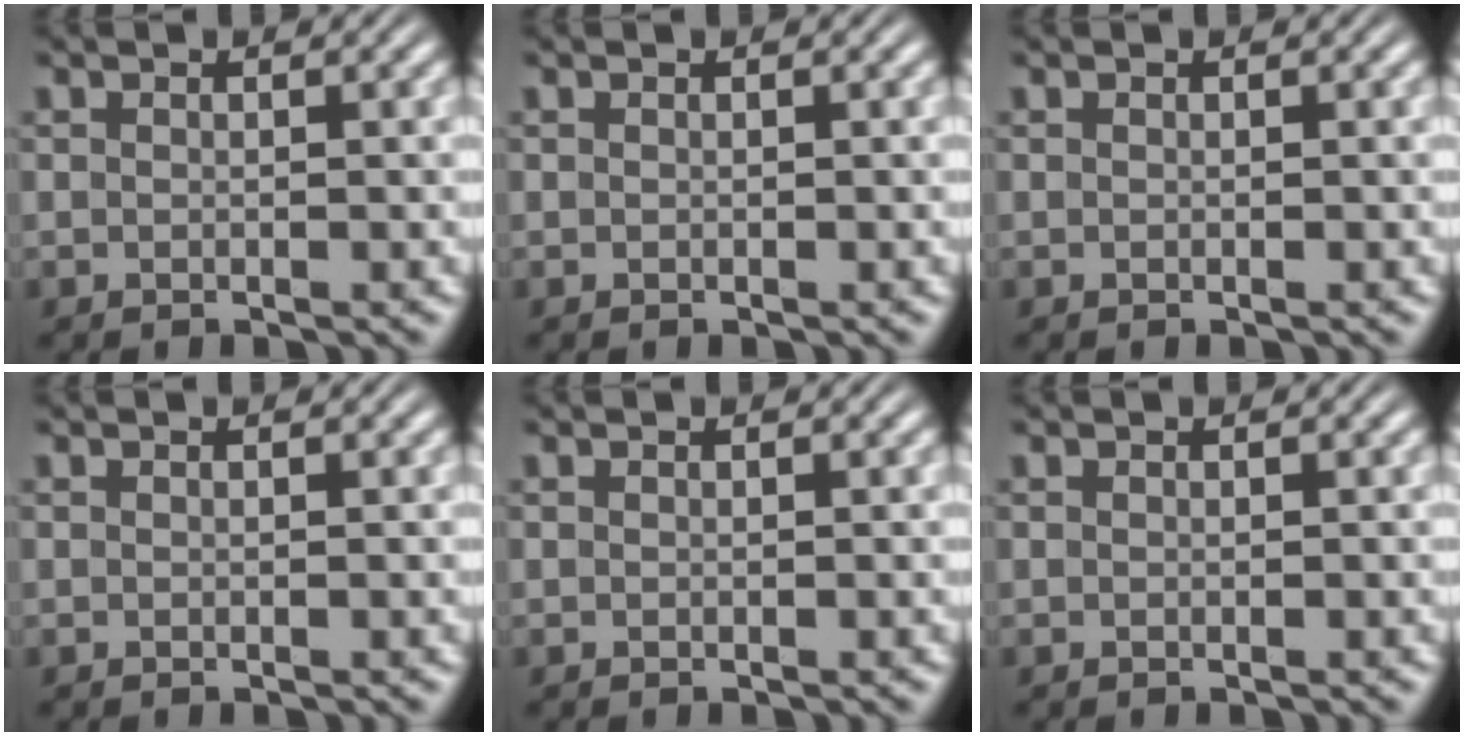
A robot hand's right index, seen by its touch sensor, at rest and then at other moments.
{"total": 0.0}
{"total": 0.0}
{"total": 0.0}
{"total": 0.0}
{"total": 0.0}